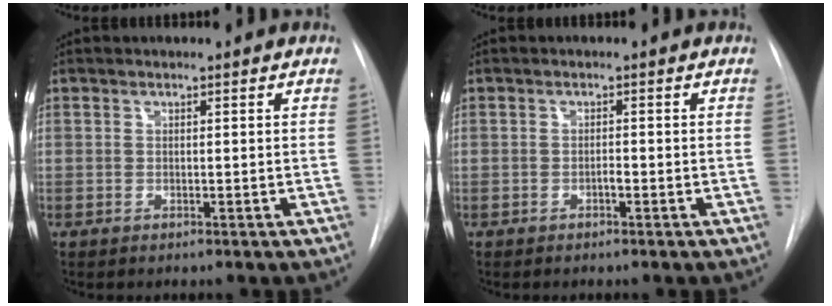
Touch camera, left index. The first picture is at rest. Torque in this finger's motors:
{"motor_torque": [0.07, 0.03, 0.00, 0.00]}